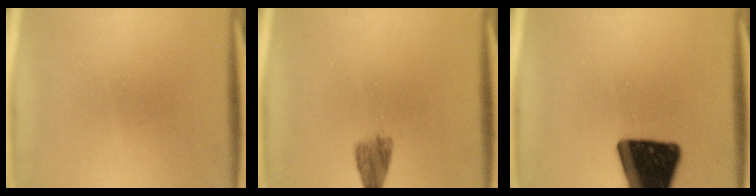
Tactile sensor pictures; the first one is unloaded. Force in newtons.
{"total": 2.1}
{"total": 19.3}